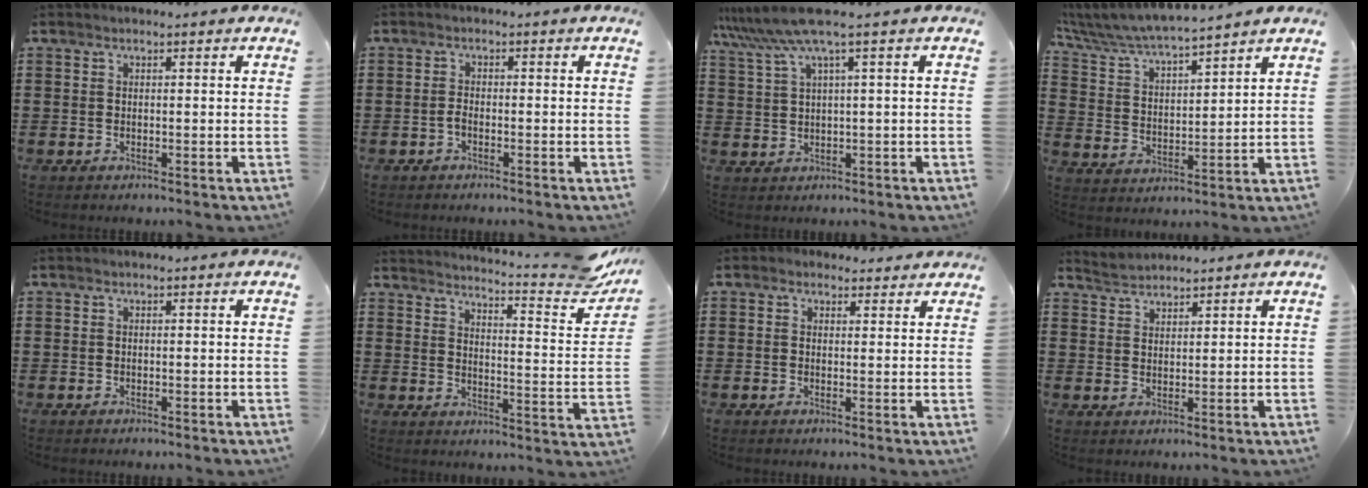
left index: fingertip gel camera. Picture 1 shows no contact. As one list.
[{"total": 1.2, "force": [-0.8, 0.4, 0.9], "torque": [-0.027, -0.003, -0.018]}, {"total": 5.8, "force": [3.0, -0.4, 5.0], "torque": [-0.121, -0.016, 0.048]}, {"total": 5.7, "force": [5.5, 0.0, 1.5], "torque": [-0.057, -0.038, 0.092]}, {"total": 0.0}, {"total": 5.5, "force": [4.9, -0.1, 2.5], "torque": [-0.040, -0.050, 0.072]}, {"total": 2.1, "force": [1.8, 1.1, 0.2], "torque": [-0.003, 0.002, 0.031]}, {"total": 2.3, "force": [2.2, 0.4, -0.4], "torque": [-0.001, -0.001, 0.043]}]